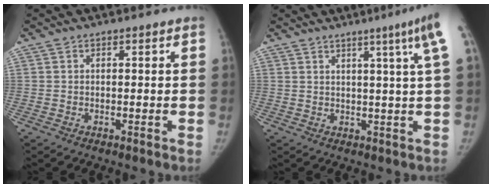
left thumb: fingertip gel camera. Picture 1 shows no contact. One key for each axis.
{"total": 8.0, "fx": 3.8, "fy": -1.4, "fz": 6.9, "tx": -0.087, "ty": -0.007, "tz": 0.044}